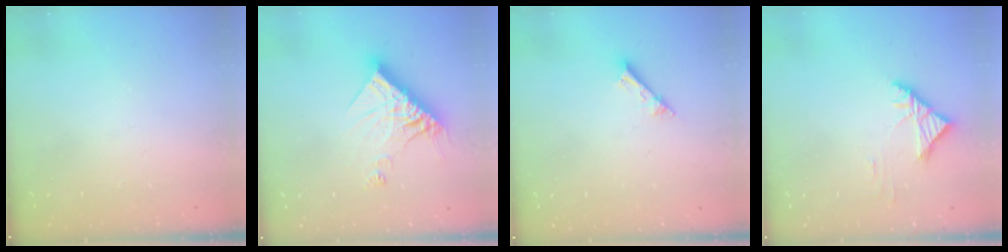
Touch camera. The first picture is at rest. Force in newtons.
{"total": 13.5, "press": 13.5, "slide": 1.1}
{"total": 2.5, "press": 2.5, "slide": 0.1}
{"total": 4.2, "press": 4.0, "slide": 1.1}